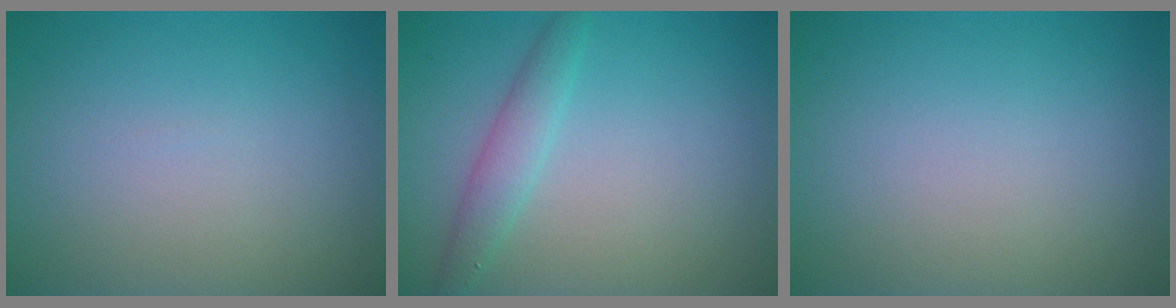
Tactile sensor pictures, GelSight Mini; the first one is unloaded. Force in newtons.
{"total": 2.3, "press": 2.3, "slide": 0.1}
{"total": 0.0}